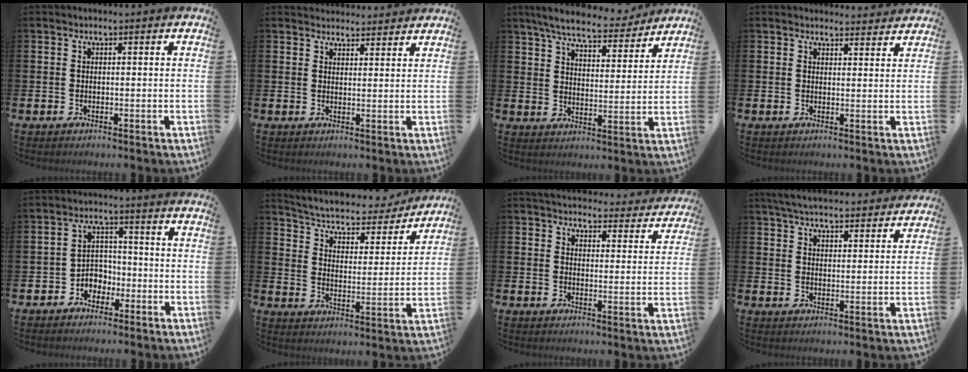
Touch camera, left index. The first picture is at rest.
{"total": 2.8, "force": [2.7, 0.7, -0.2], "torque": [-0.002, -0.014, 0.051]}
{"total": 7.3, "force": [6.8, 1.3, 2.4], "torque": [-0.070, -0.034, 0.119]}
{"total": 2.6, "force": [2.6, 0.4, -0.2], "torque": [0.006, -0.018, 0.046]}
{"total": 3.2, "force": [-1.9, 2.5, 0.6], "torque": [-0.028, 0.003, -0.044]}
{"total": 5.6, "force": [5.1, 1.8, 1.5], "torque": [-0.064, -0.038, 0.082]}
{"total": 4.3, "force": [4.2, 0.9, 0.5], "torque": [-0.018, -0.035, 0.070]}
{"total": 5.8, "force": [5.6, 0.8, 1.2], "torque": [-0.041, -0.032, 0.100]}